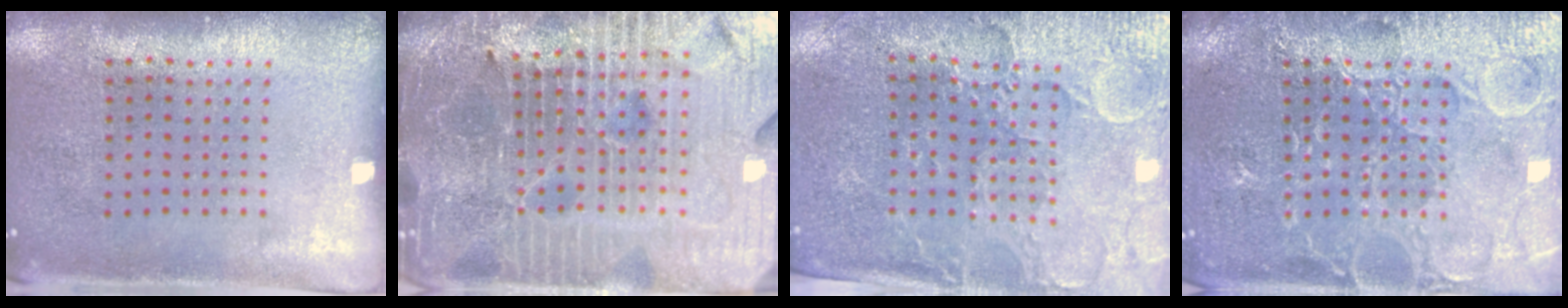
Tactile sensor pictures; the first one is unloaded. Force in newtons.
{"total": 6.2, "press": 5.6, "slide": 2.7}
{"total": 3.5, "press": 3.3, "slide": 1.2}
{"total": 6.2, "press": 6.1, "slide": 0.7}